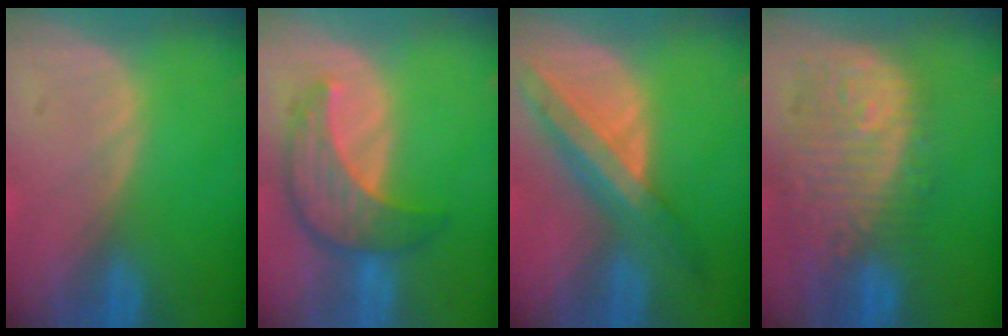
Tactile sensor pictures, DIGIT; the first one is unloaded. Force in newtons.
{"total": 8.0, "press": 7.6, "slide": 2.4}
{"total": 8.6, "press": 7.4, "slide": 4.5}
{"total": 11.9, "press": 10.7, "slide": 5.3}